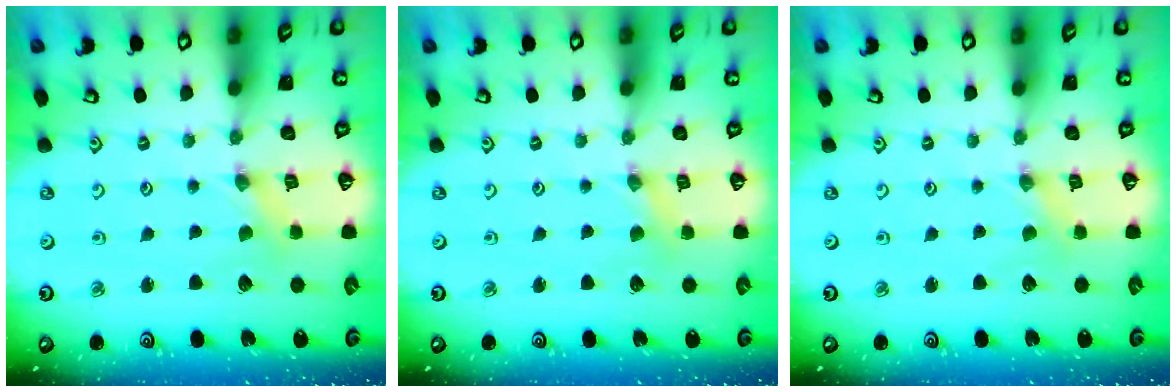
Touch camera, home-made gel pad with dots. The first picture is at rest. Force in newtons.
{"total": 1.5, "press": 1.5, "slide": 0.3}
{"total": 0.0}